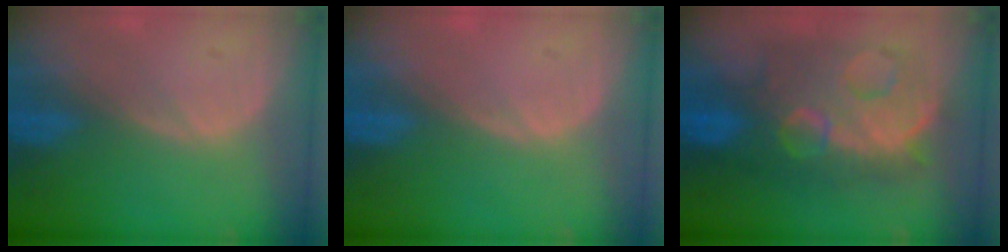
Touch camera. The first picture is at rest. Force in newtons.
{"total": 0.0}
{"total": 12.3, "press": 12.3, "slide": 1.3}